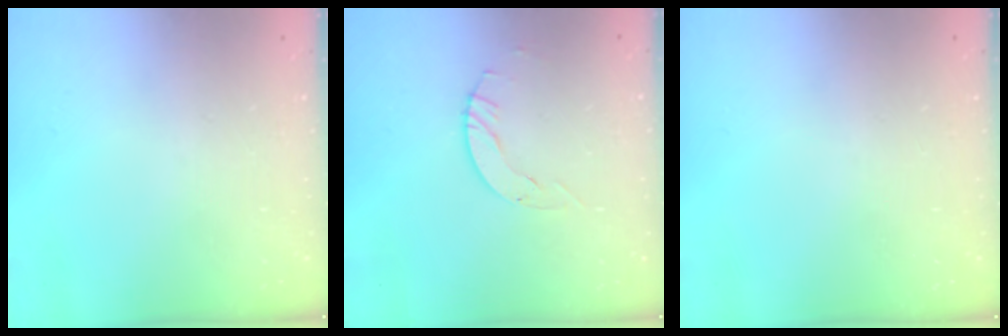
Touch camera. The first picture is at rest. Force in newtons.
{"total": 3.1, "press": 3.1, "slide": 0.4}
{"total": 0.0}